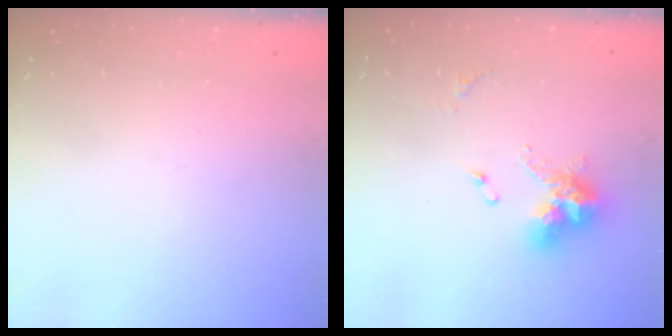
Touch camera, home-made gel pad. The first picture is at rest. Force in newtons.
{"total": 11.1, "press": 11.0, "slide": 1.3}